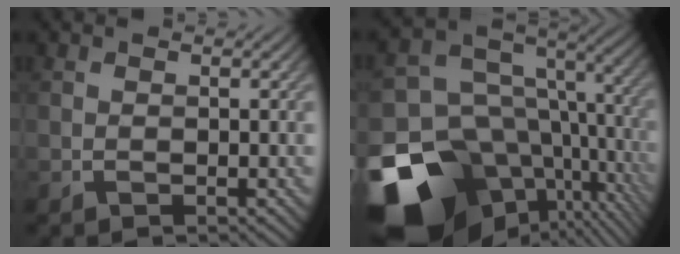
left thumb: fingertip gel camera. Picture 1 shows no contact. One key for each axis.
{"total": 20.3, "fx": -8.1, "fy": 14.6, "fz": 11.5, "tx": -0.242, "ty": -0.030, "tz": -0.091}